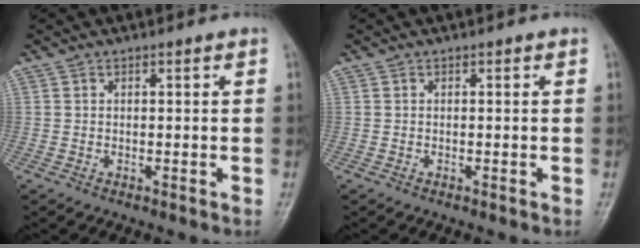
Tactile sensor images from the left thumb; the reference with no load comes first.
{"total": 0.0}